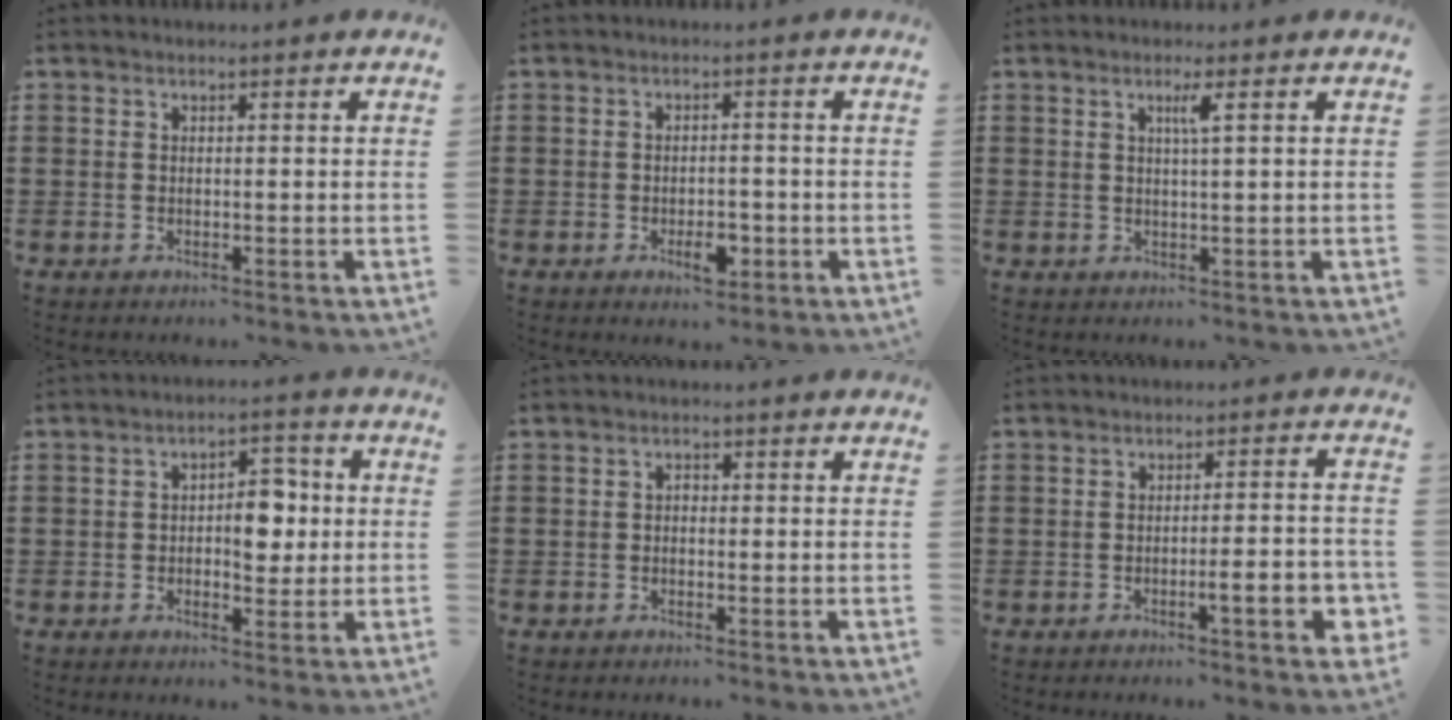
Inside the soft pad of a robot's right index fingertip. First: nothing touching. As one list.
[{"total": 4.1, "force": [-1.7, 2.0, 3.1], "torque": [-0.052, 0.005, -0.029]}, {"total": 2.1, "force": [0.8, -0.2, 1.9], "torque": [-0.038, -0.003, 0.011]}, {"total": 5.9, "force": [-0.1, 3.5, 4.7], "torque": [-0.070, 0.003, -0.012]}, {"total": 0.9, "force": [-0.5, 0.6, 0.6], "torque": [-0.014, 0.000, -0.009]}, {"total": 6.2, "force": [-2.3, 1.0, 5.6], "torque": [-0.079, -0.008, -0.037]}]